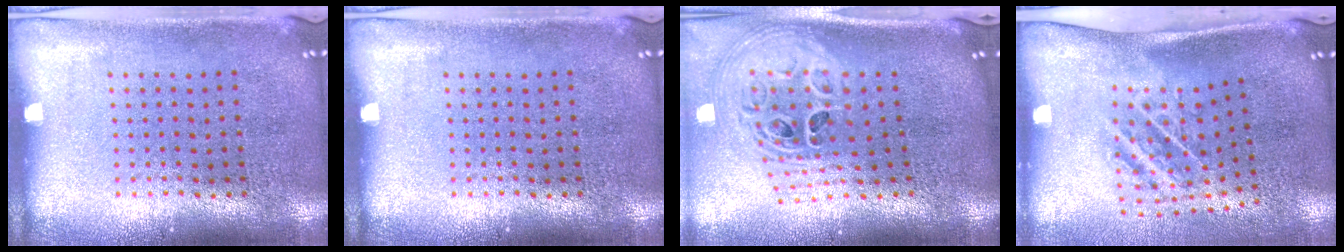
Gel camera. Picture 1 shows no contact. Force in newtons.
{"total": 0.0}
{"total": 2.9, "press": 2.0, "slide": 2.0}
{"total": 1.9, "press": 1.1, "slide": 1.6}